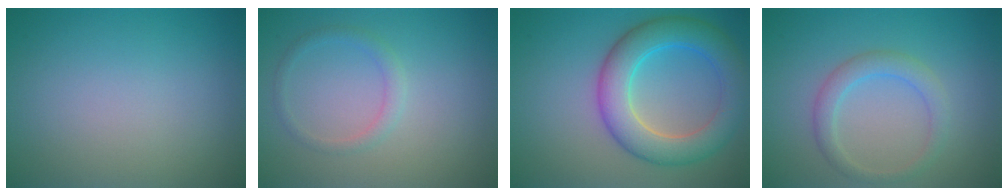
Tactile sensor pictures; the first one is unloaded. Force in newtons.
{"total": 1.4, "press": 1.4, "slide": 0.1}
{"total": 6.7, "press": 6.7, "slide": 0.1}
{"total": 2.5, "press": 2.5, "slide": 0.1}